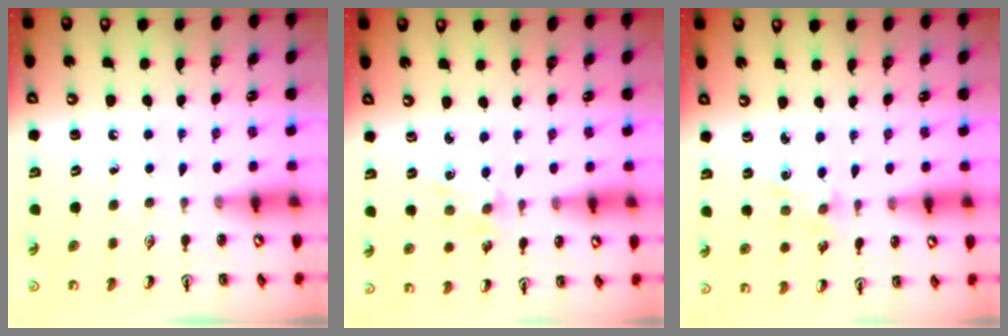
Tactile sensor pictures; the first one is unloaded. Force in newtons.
{"total": 1.9, "press": 1.8, "slide": 0.4}
{"total": 1.2, "press": 1.2, "slide": 0.2}